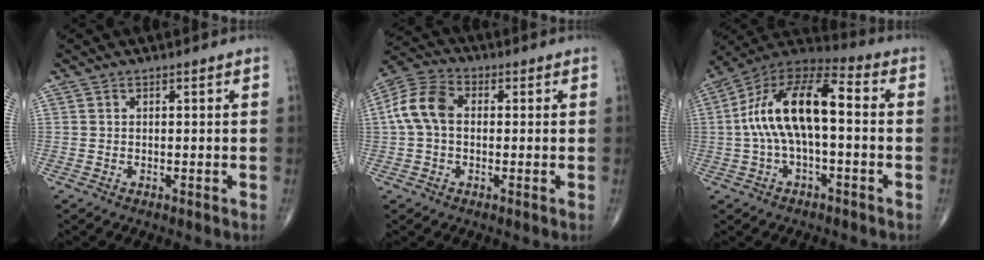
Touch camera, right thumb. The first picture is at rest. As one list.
[{"total": 9.0, "force": [0.5, 6.1, 6.6], "torque": [-0.136, 0.029, 0.000]}, {"total": 15.9, "force": [0.1, 6.9, 14.3], "torque": [-0.274, 0.052, -0.007]}]